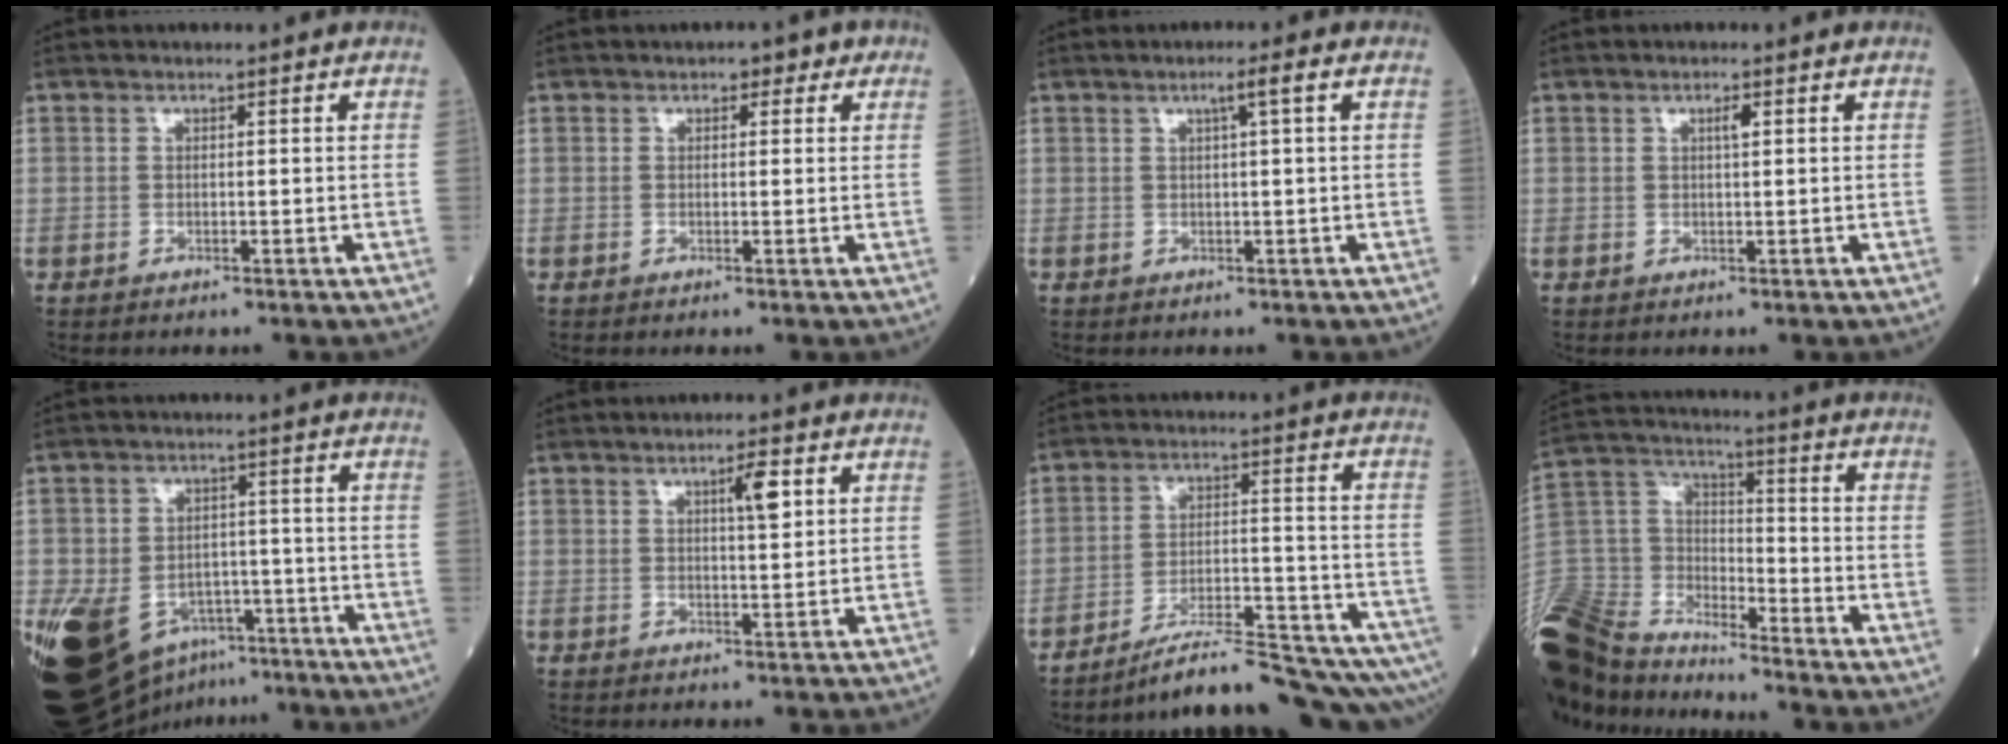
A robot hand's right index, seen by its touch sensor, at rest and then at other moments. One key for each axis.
{"total": 2.2, "fx": 1.2, "fy": 1.4, "fz": 1.3, "tx": -0.009, "ty": 0.010, "tz": 0.010}
{"total": 2.4, "fx": 0.8, "fy": -0.5, "fz": 2.2, "tx": -0.038, "ty": 0.003, "tz": 0.013}
{"total": 1.2, "fx": 0.4, "fy": 0.1, "fz": 1.1, "tx": -0.020, "ty": 0.001, "tz": 0.006}
{"total": 18.3, "fx": -9.6, "fy": 12.0, "fz": 9.9, "tx": -0.220, "ty": 0.002, "tz": -0.143}
{"total": 3.7, "fx": 1.5, "fy": 0.5, "fz": 3.4, "tx": -0.053, "ty": 0.000, "tz": 0.023}
{"total": 15.4, "fx": -14.2, "fy": 0.1, "fz": 5.9, "tx": -0.076, "ty": 0.012, "tz": -0.212}
{"total": 17.1, "fx": -15.8, "fy": 3.6, "fz": 5.5, "tx": -0.121, "ty": 0.016, "tz": -0.300}